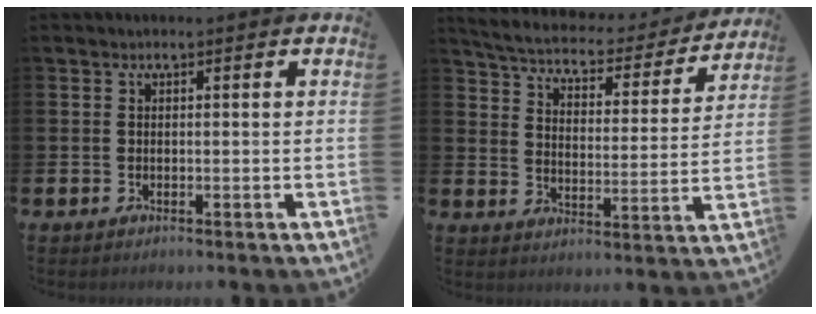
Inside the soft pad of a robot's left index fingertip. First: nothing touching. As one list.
[{"total": 5.6, "force": [5.2, 1.1, 1.5], "torque": [-0.063, -0.040, 0.085]}]